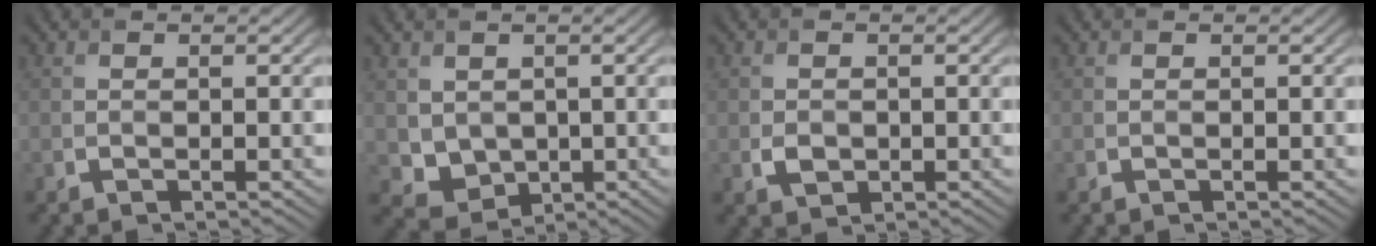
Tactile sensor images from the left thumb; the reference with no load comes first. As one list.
[{"total": 3.7, "force": [1.1, 3.1, 1.6], "torque": [-0.051, -0.014, 0.028]}, {"total": 1.8, "force": [-0.4, 1.5, 1.0], "torque": [-0.021, -0.008, -0.007]}, {"total": 0.0}]